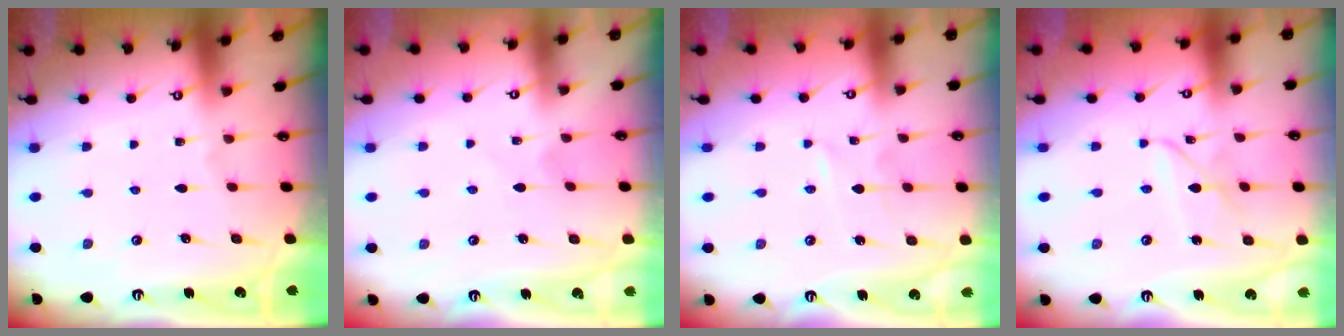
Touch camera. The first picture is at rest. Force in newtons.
{"total": 2.2, "press": 2.2, "slide": 0.3}
{"total": 1.6, "press": 1.6, "slide": 0.2}
{"total": 3.8, "press": 3.8, "slide": 0.3}